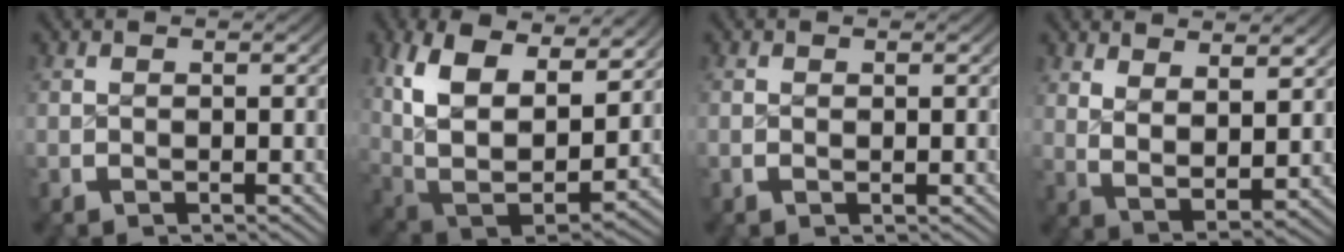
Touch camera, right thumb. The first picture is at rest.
{"total": 13.3, "force": [0.6, 9.3, 9.5], "torque": [-0.246, -0.067, 0.039]}
{"total": 0.0}
{"total": 5.4, "force": [1.3, 3.0, 4.2], "torque": [-0.088, -0.026, 0.039]}